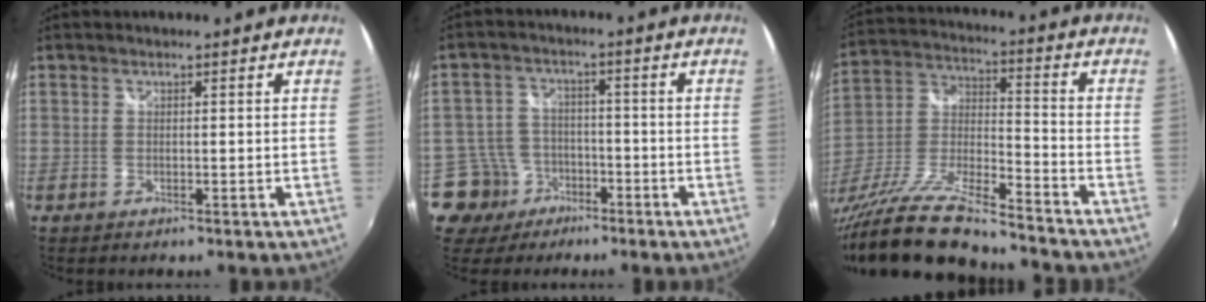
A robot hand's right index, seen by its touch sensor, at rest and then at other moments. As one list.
[{"total": 8.0, "force": [-4.4, 6.7, 0.6], "torque": [-0.032, 0.024, -0.071]}, {"total": 18.6, "force": [-15.1, 2.6, 10.6], "torque": [-0.209, -0.026, -0.273]}]